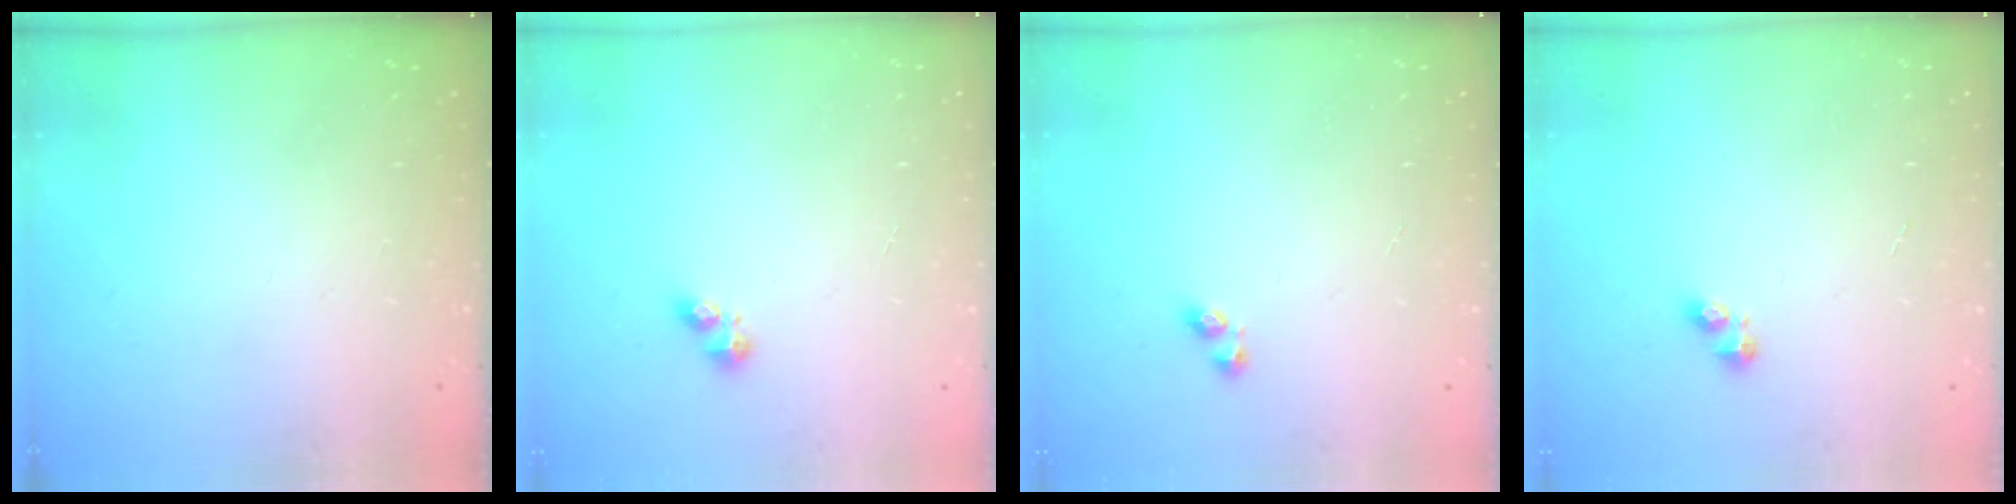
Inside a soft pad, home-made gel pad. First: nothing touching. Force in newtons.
{"total": 3.6, "press": 3.5, "slide": 0.4}
{"total": 2.2, "press": 1.9, "slide": 1.1}
{"total": 2.5, "press": 2.5, "slide": 0.3}